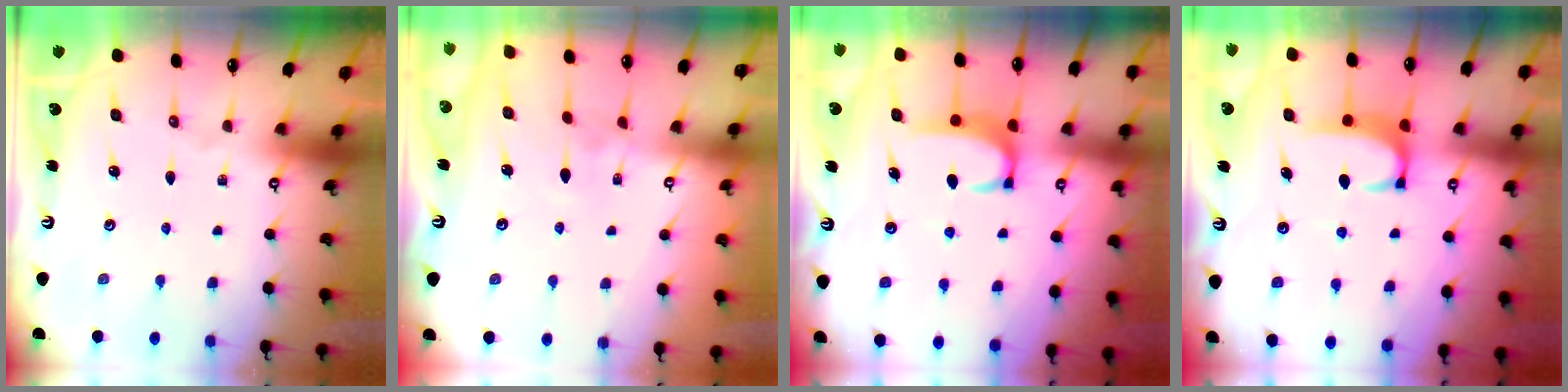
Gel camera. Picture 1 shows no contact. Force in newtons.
{"total": 3.0, "press": 3.0, "slide": 0.4}
{"total": 2.9, "press": 2.8, "slide": 0.5}
{"total": 2.0, "press": 1.9, "slide": 0.5}